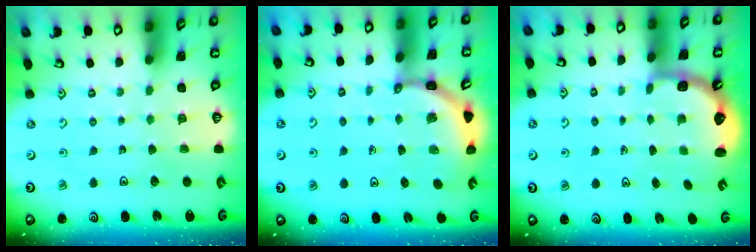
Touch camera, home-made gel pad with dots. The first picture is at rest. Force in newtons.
{"total": 3.6, "press": 3.6, "slide": 0.2}
{"total": 2.6, "press": 2.2, "slide": 1.4}